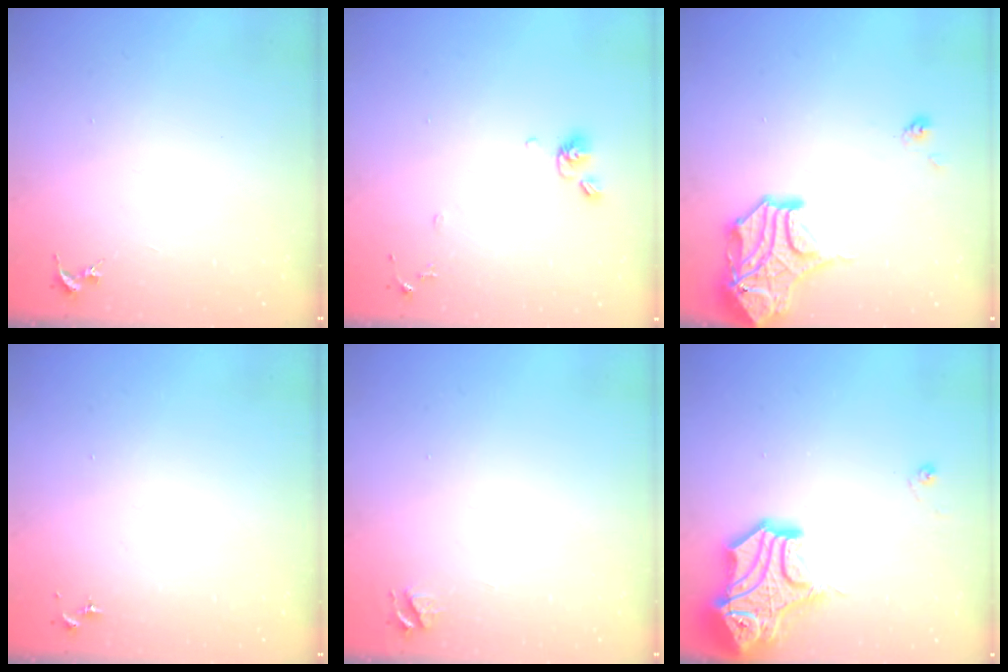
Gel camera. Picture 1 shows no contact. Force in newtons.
{"total": 7.9, "press": 7.6, "slide": 2.0}
{"total": 15.2, "press": 15.1, "slide": 2.2}
{"total": 0.0}
{"total": 4.0, "press": 3.9, "slide": 0.4}
{"total": 17.1, "press": 16.9, "slide": 2.2}